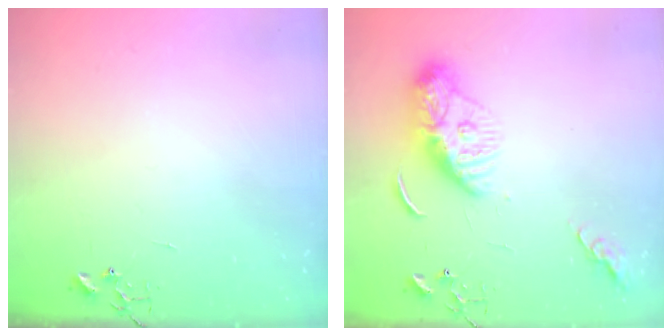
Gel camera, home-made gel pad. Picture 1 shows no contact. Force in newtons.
{"total": 11.6, "press": 11.6, "slide": 1.0}